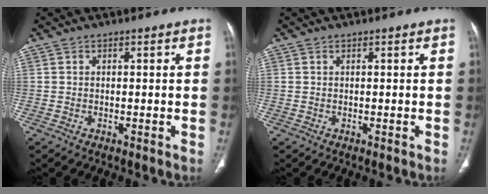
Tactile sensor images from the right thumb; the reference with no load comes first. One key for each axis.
{"total": 0.0}